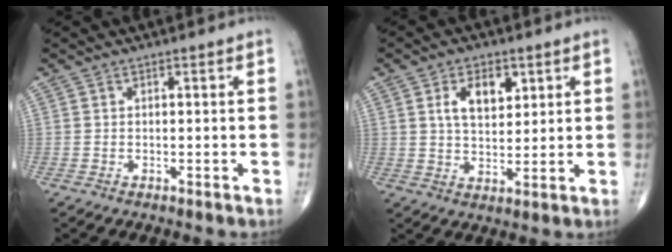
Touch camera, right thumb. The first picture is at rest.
{"total": 7.3, "force": [2.9, 4.2, 5.3], "torque": [-0.071, -0.015, 0.052]}